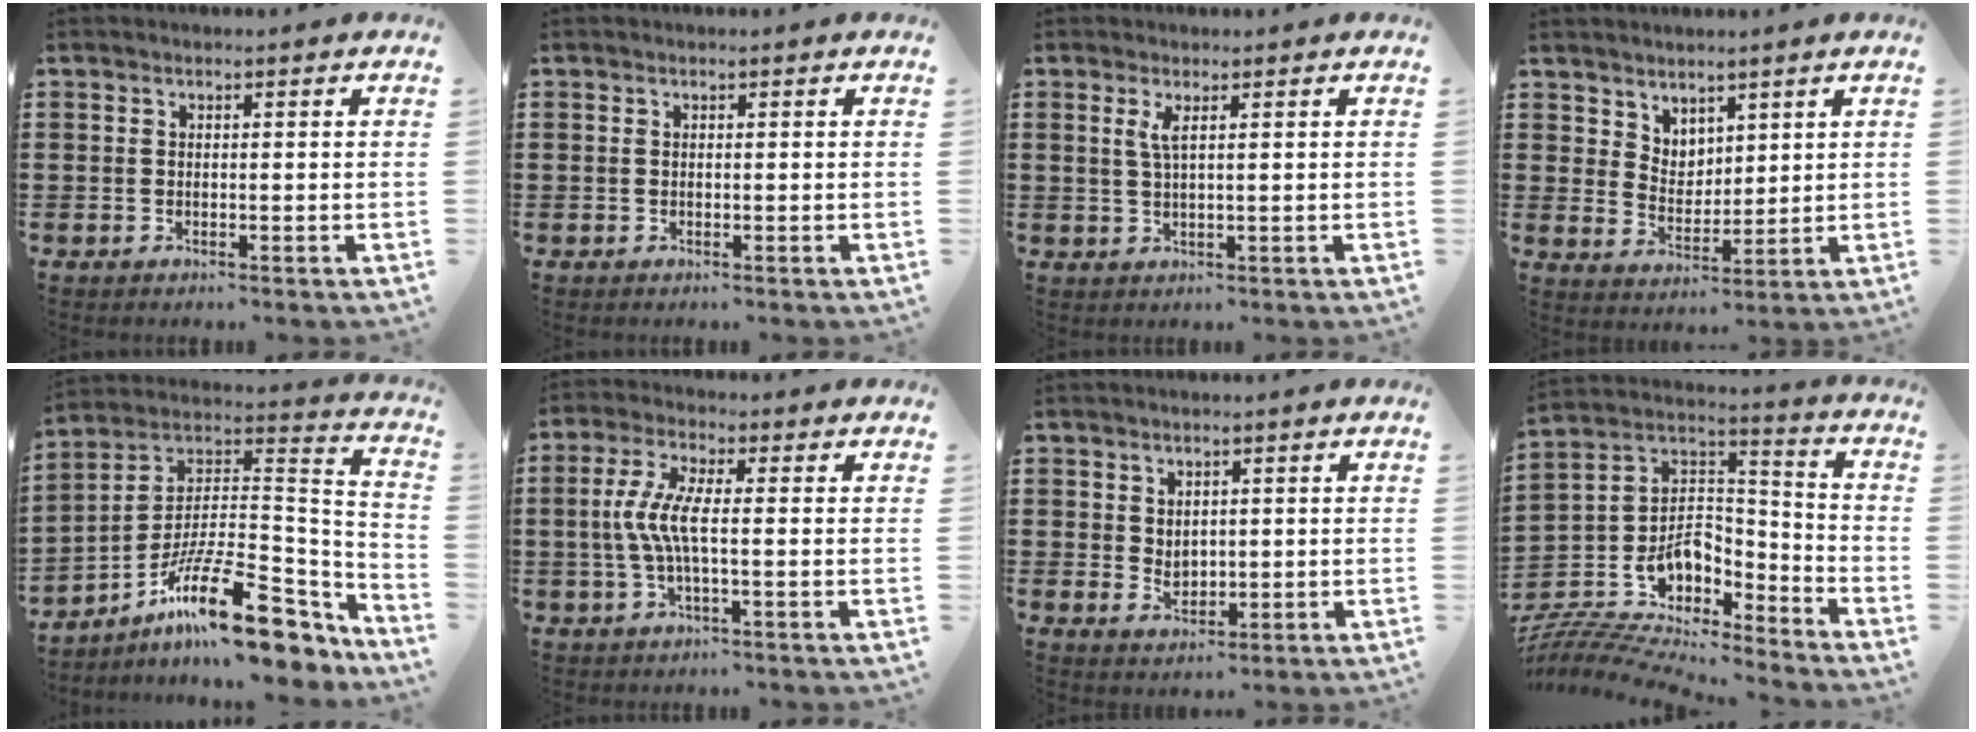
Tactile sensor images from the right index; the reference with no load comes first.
{"total": 0.0}
{"total": 2.1, "force": [0.8, 0.2, 2.0], "torque": [-0.043, 0.000, 0.013]}
{"total": 4.3, "force": [3.5, 2.4, -0.2], "torque": [-0.012, -0.004, 0.068]}
{"total": 18.3, "force": [-11.1, 5.1, 13.6], "torque": [-0.225, 0.028, -0.186]}
{"total": 6.2, "force": [-0.6, 1.4, 6.0], "torque": [-0.144, -0.012, -0.024]}
{"total": 2.3, "force": [0.7, 1.9, 1.0], "torque": [-0.017, 0.003, 0.011]}
{"total": 7.7, "force": [-4.7, 5.6, 2.4], "torque": [-0.059, -0.013, -0.086]}